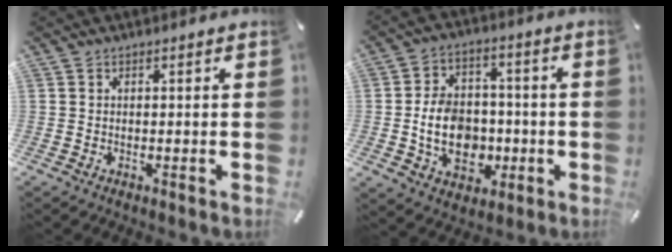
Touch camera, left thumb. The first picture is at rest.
{"total": 12.4, "force": [-2.0, 9.7, 7.6], "torque": [-0.143, 0.017, -0.031]}